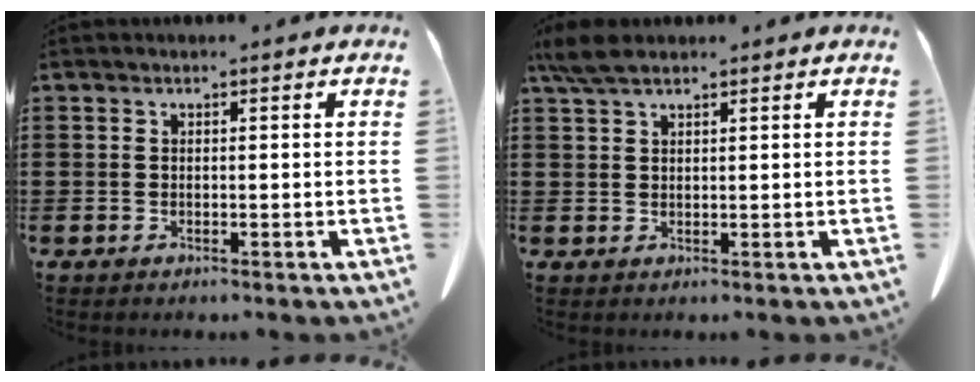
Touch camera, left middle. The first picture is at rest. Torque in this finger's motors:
{"motor_torque": [0.60, 0.49, 0.06, 0.06]}